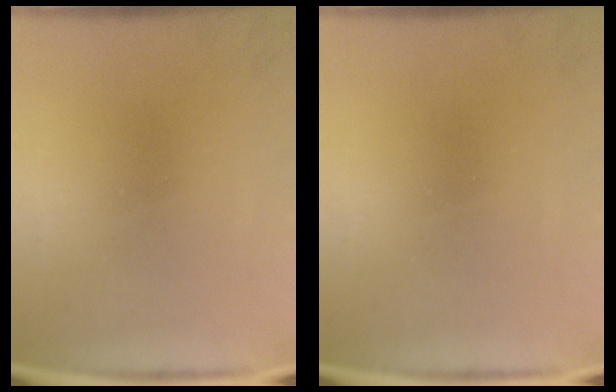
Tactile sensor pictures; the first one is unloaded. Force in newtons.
{"total": 0.0}